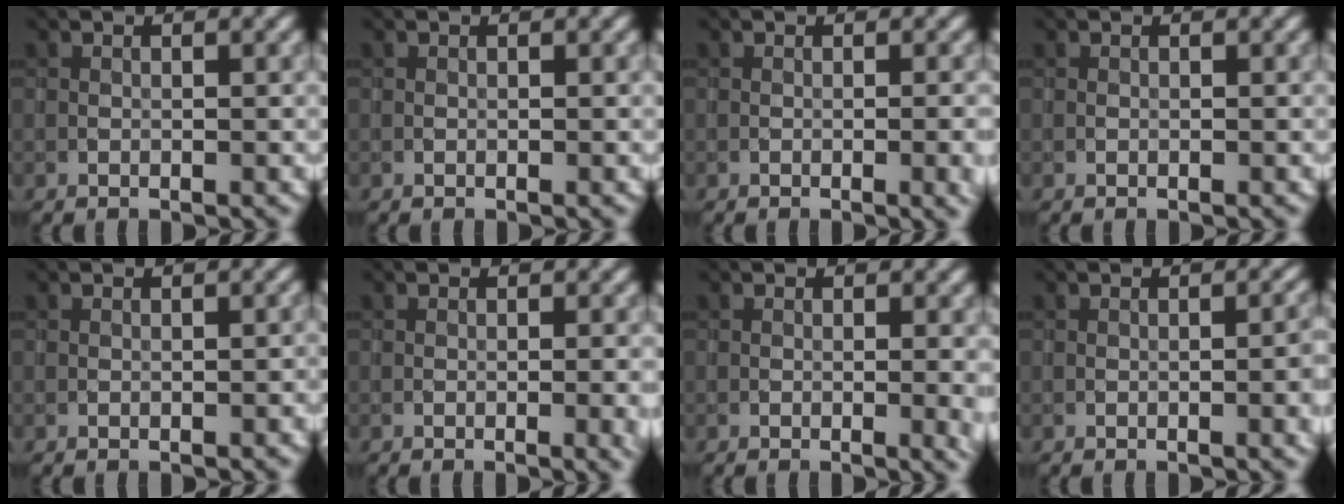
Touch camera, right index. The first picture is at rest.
{"total": 0.0}
{"total": 2.9, "force": [-1.0, 1.0, 2.6], "torque": [-0.033, -0.003, -0.006]}
{"total": 0.0}
{"total": 0.6, "force": [-0.5, 0.2, 0.3], "torque": [-0.005, 0.001, -0.003]}
{"total": 2.5, "force": [-0.9, 0.7, 2.2], "torque": [-0.031, -0.004, -0.006]}
{"total": 2.3, "force": [-0.4, 0.8, 2.1], "torque": [-0.031, -0.009, 0.000]}
{"total": 3.4, "force": [-1.2, 1.1, 3.0], "torque": [-0.040, -0.001, -0.010]}